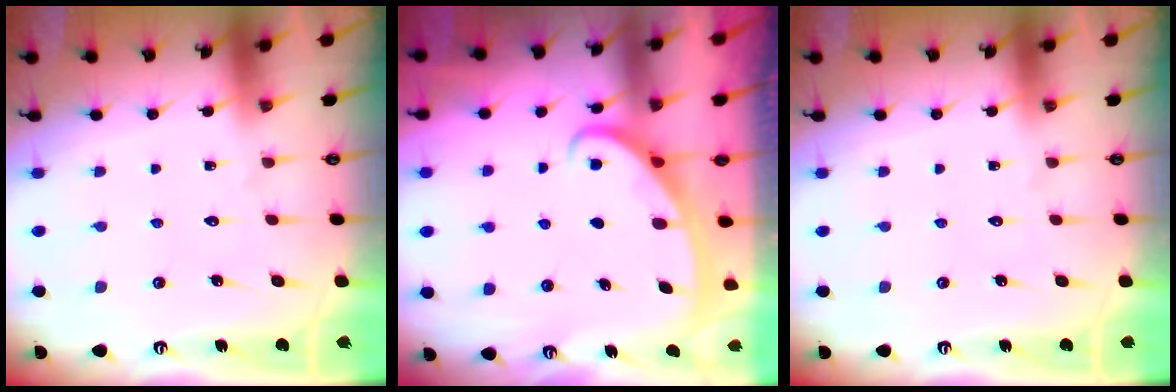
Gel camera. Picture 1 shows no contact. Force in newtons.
{"total": 2.6, "press": 2.5, "slide": 0.4}
{"total": 0.0}